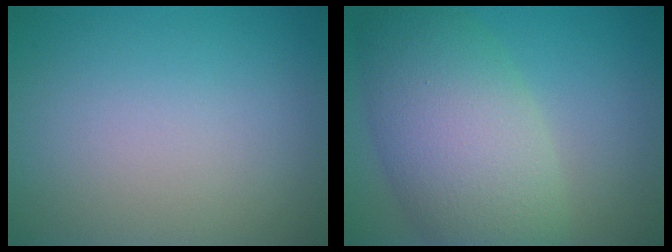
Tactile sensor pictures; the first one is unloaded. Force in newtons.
{"total": 9.3, "press": 9.3, "slide": 0.5}